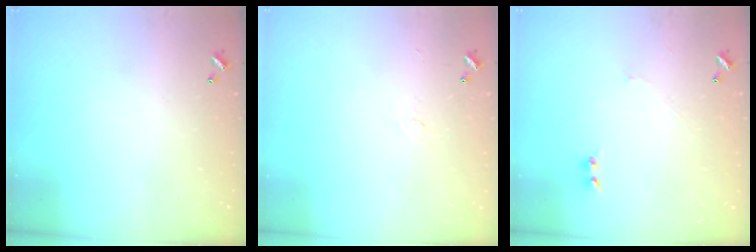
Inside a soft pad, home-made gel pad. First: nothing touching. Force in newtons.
{"total": 0.6, "press": 0.4, "slide": 0.5}
{"total": 1.5, "press": 1.4, "slide": 0.6}